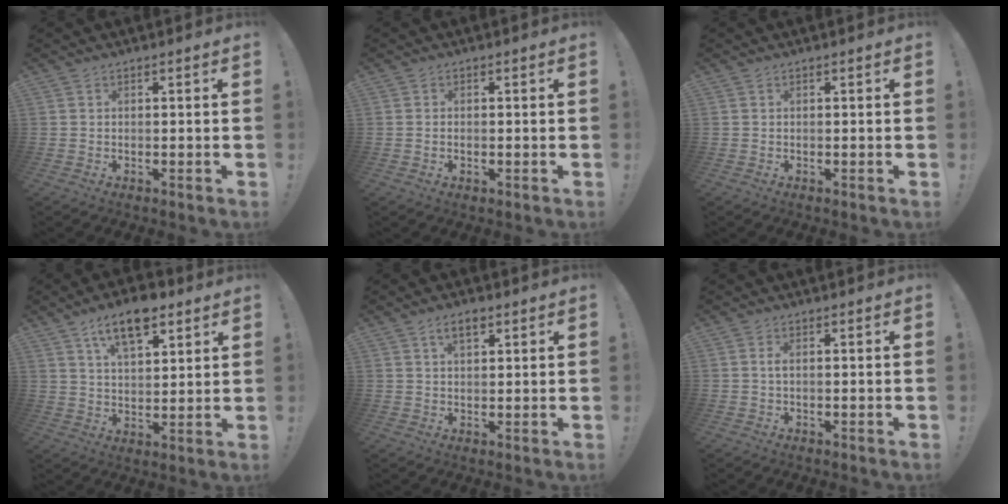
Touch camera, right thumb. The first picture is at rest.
{"total": 0.6, "force": [-0.2, 0.3, 0.4], "torque": [-0.012, 0.002, -0.002]}
{"total": 0.0}
{"total": 11.5, "force": [7.1, 5.3, 7.3], "torque": [-0.114, -0.027, 0.127]}
{"total": 4.0, "force": [2.0, 1.9, 2.9], "torque": [-0.051, 0.001, 0.034]}
{"total": 1.1, "force": [0.0, 0.1, 1.1], "torque": [-0.026, 0.002, -0.001]}